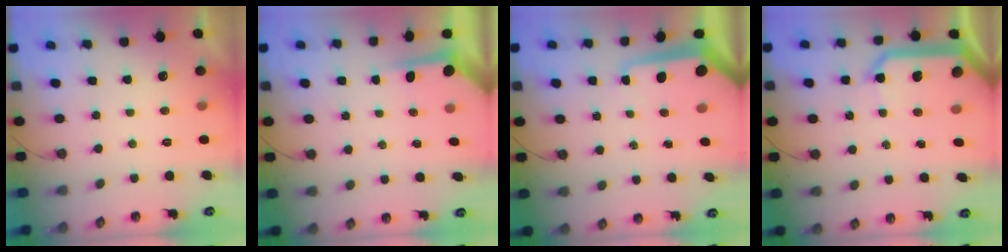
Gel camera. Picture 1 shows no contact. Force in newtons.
{"total": 3.8, "press": 3.8, "slide": 0.3}
{"total": 8.7, "press": 8.7, "slide": 0.8}
{"total": 18.3, "press": 18.1, "slide": 2.4}